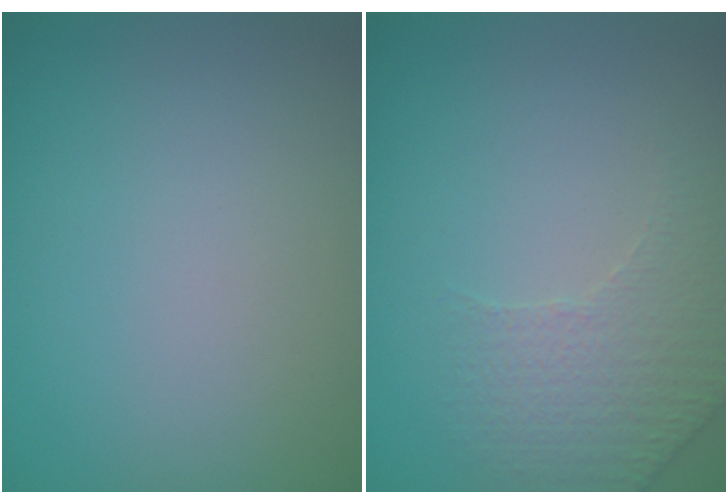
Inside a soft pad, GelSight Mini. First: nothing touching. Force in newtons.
{"total": 1.9, "press": 1.6, "slide": 1.0}